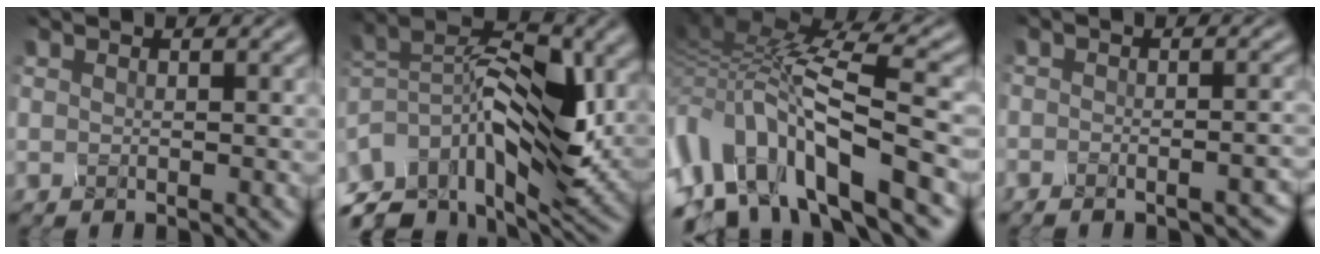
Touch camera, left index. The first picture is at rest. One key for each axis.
{"total": 12.5, "fx": -6.1, "fy": 6.5, "fz": 8.8, "tx": -0.195, "ty": 0.009, "tz": -0.094}
{"total": 12.3, "fx": -4.2, "fy": 4.8, "fz": 10.5, "tx": -0.230, "ty": 0.013, "tz": -0.041}
{"total": 3.0, "fx": -2.7, "fy": 0.3, "fz": 1.2, "tx": -0.015, "ty": -0.004, "tz": -0.017}